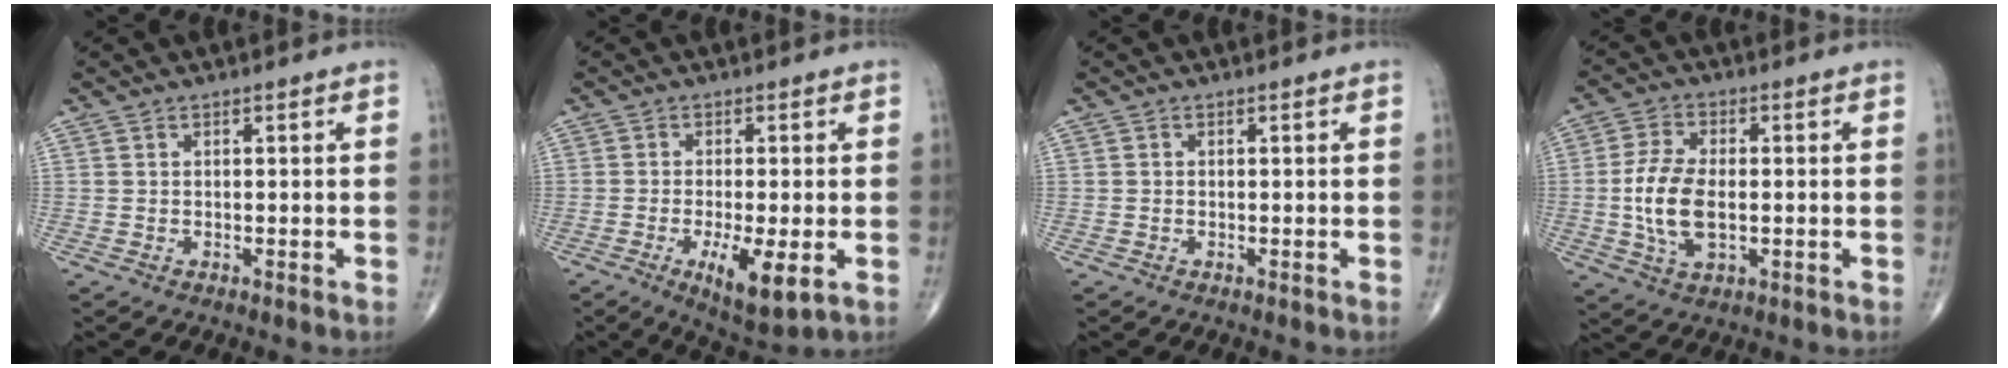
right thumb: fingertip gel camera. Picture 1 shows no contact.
{"total": 8.7, "force": [-2.8, 2.5, 7.9], "torque": [-0.130, -0.021, -0.041]}
{"total": 0.0}
{"total": 10.0, "force": [-0.9, 5.2, 8.5], "torque": [-0.168, 0.000, -0.016]}